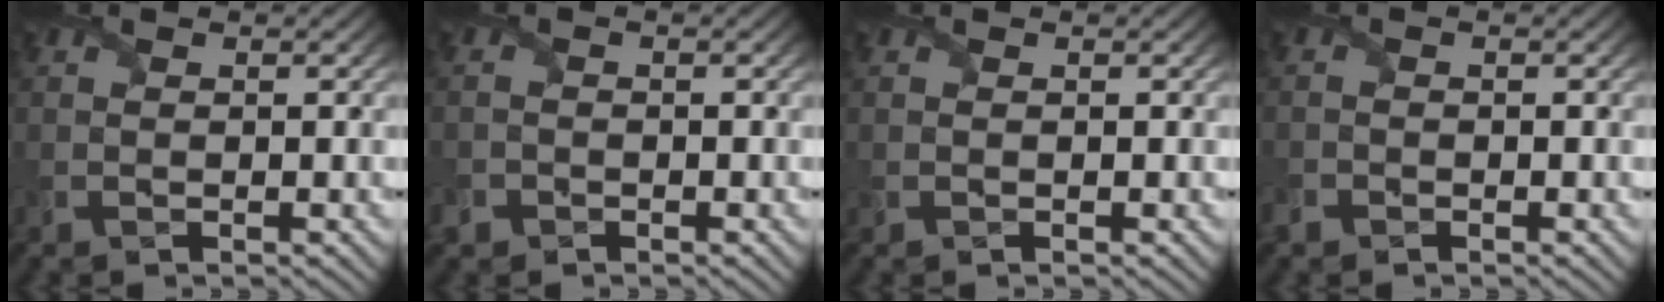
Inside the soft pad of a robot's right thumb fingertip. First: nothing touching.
{"total": 1.9, "force": [-1.2, 1.5, 0.3], "torque": [-0.006, -0.005, -0.030]}
{"total": 0.0}
{"total": 1.4, "force": [-1.0, 0.9, 0.3], "torque": [-0.010, -0.003, -0.028]}